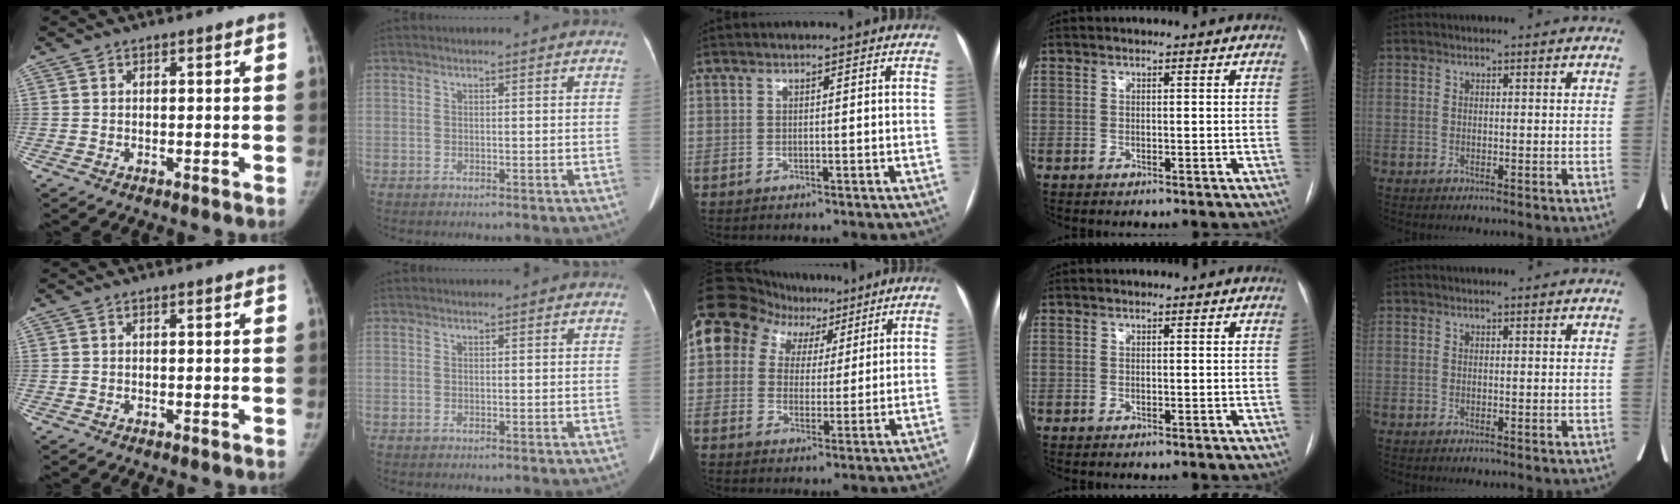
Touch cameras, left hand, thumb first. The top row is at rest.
{"middle": {"total": 14.2, "force": [7.6, 10.6, 5.6], "torque": [-0.102, 0.066, 0.125]}}